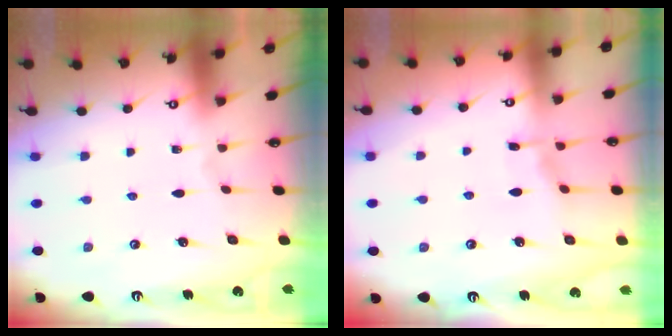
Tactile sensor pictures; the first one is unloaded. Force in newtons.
{"total": 4.9, "press": 4.9, "slide": 0.1}